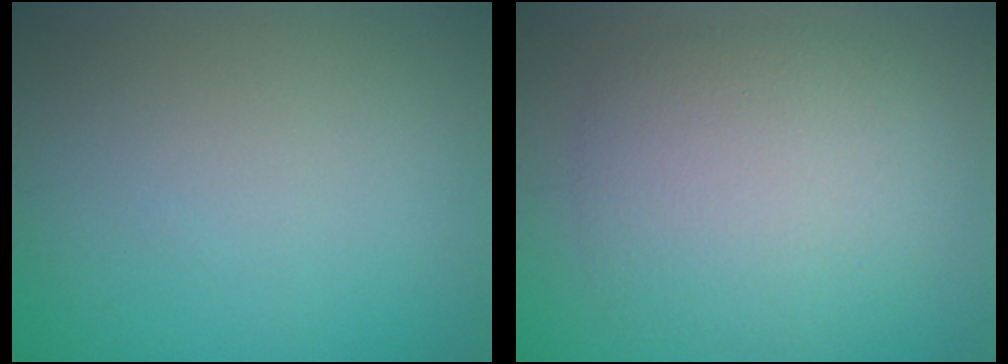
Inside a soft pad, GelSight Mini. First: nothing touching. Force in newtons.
{"total": 6.0, "press": 6.0, "slide": 0.3}